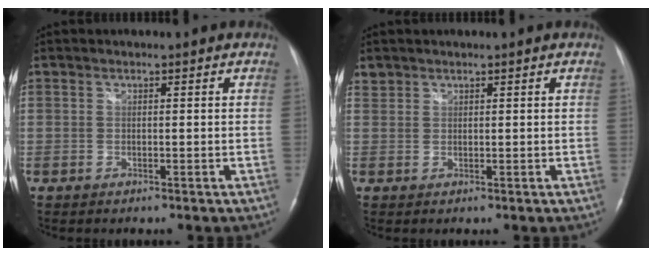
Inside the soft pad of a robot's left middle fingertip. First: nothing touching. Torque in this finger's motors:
{"motor_torque": [-0.01, -0.02, 0.04, 0.01]}